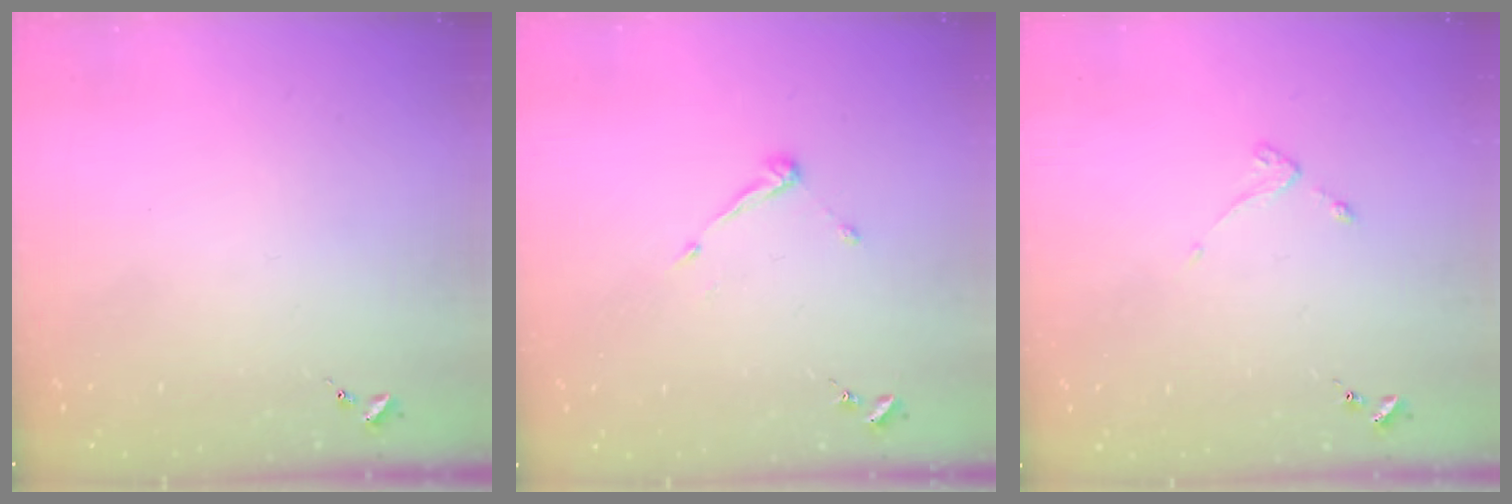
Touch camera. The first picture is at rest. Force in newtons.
{"total": 6.6, "press": 6.6, "slide": 0.5}
{"total": 2.6, "press": 2.6, "slide": 0.5}